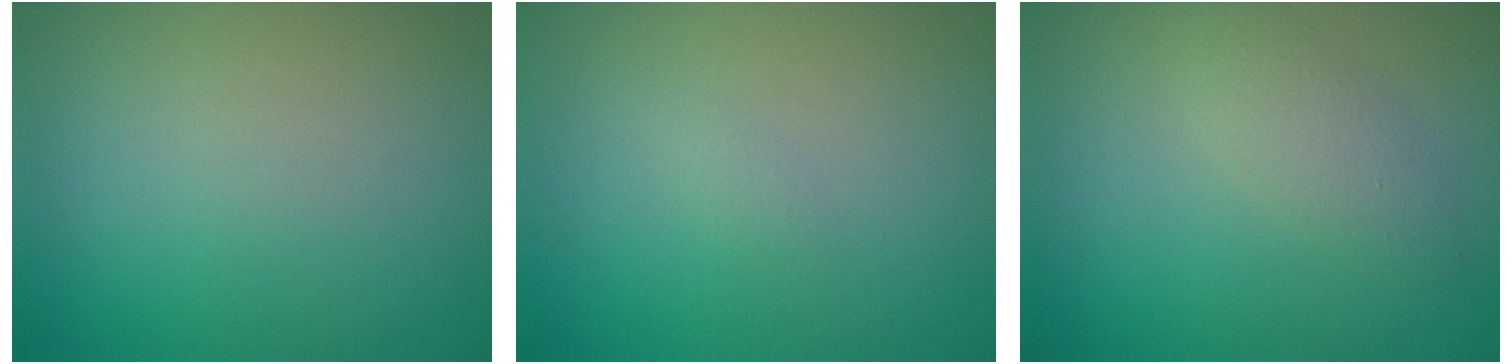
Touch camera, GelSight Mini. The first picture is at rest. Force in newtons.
{"total": 0.5, "press": 0.5, "slide": 0.0}
{"total": 2.2, "press": 2.2, "slide": 0.2}